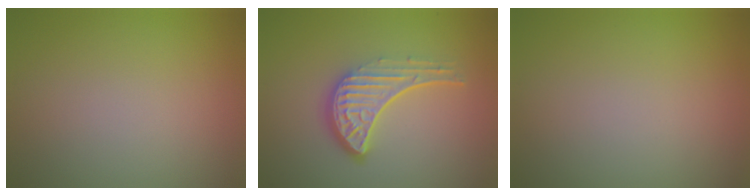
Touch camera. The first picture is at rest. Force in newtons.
{"total": 4.6, "press": 3.3, "slide": 3.2}
{"total": 0.0}